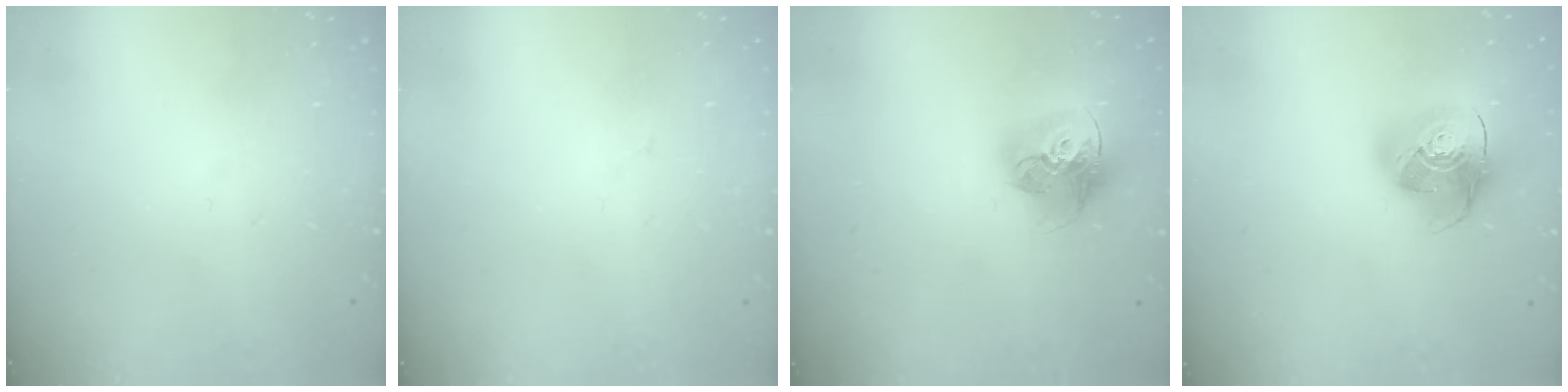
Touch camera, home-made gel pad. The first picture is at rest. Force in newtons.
{"total": 1.4, "press": 1.4, "slide": 0.0}
{"total": 16.9, "press": 16.8, "slide": 1.7}
{"total": 14.9, "press": 14.8, "slide": 1.7}